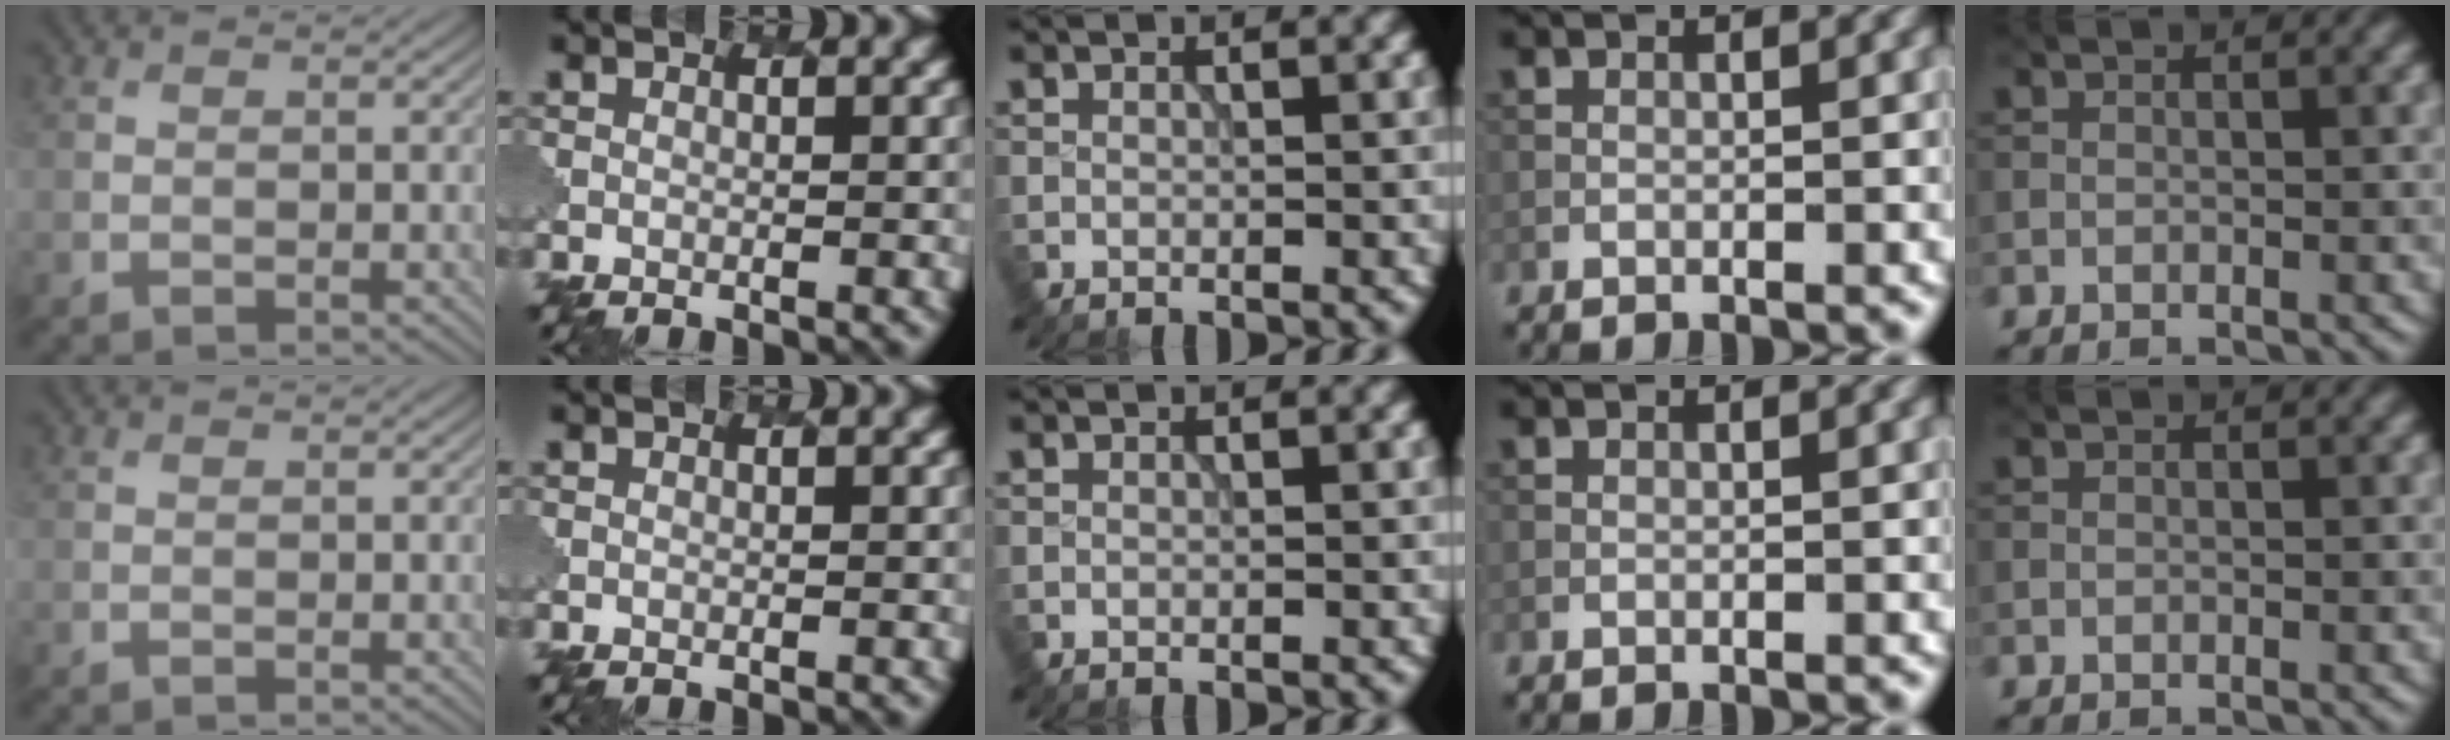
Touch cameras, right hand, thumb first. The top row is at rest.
{}